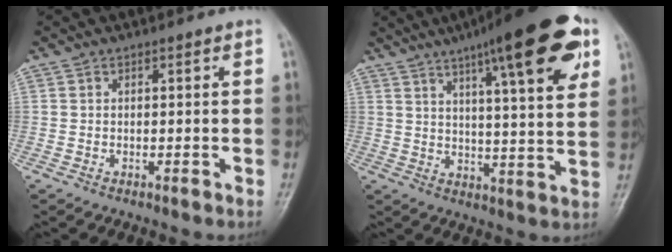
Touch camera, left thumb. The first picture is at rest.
{"total": 21.1, "force": [11.0, 4.5, 17.5], "torque": [-0.236, -0.017, 0.156]}